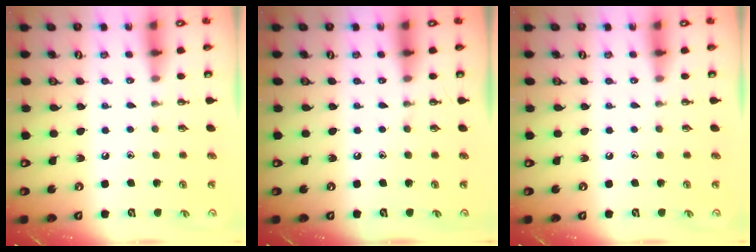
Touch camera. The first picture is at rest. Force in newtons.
{"total": 0.0}
{"total": 0.0}